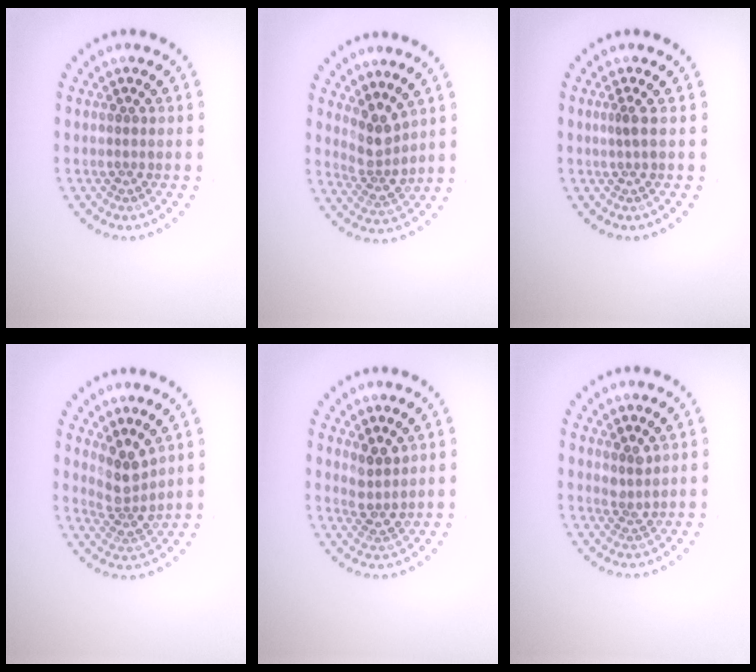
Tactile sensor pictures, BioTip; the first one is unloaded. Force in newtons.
{"total": 2.8, "press": 2.1, "slide": 1.8}
{"total": 0.7, "press": 0.4, "slide": 0.5}
{"total": 2.9, "press": 2.3, "slide": 1.8}
{"total": 2.3, "press": 1.9, "slide": 1.3}
{"total": 1.6, "press": 1.2, "slide": 1.1}